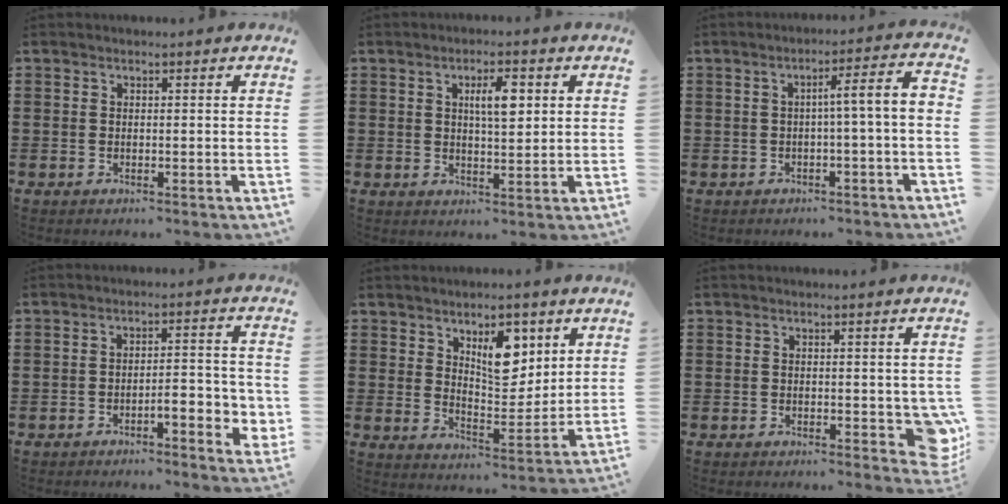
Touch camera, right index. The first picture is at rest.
{"total": 4.8, "force": [1.4, 1.5, 4.3], "torque": [-0.081, 0.007, 0.019]}
{"total": 5.0, "force": [-1.3, -0.1, 4.8], "torque": [-0.088, 0.000, -0.030]}
{"total": 4.9, "force": [-2.1, 1.5, 4.2], "torque": [-0.062, 0.000, -0.039]}
{"total": 8.7, "force": [4.6, 4.6, 5.9], "torque": [-0.083, -0.010, 0.074]}
{"total": 3.3, "force": [-0.1, 2.1, 2.6], "torque": [-0.024, -0.003, -0.005]}